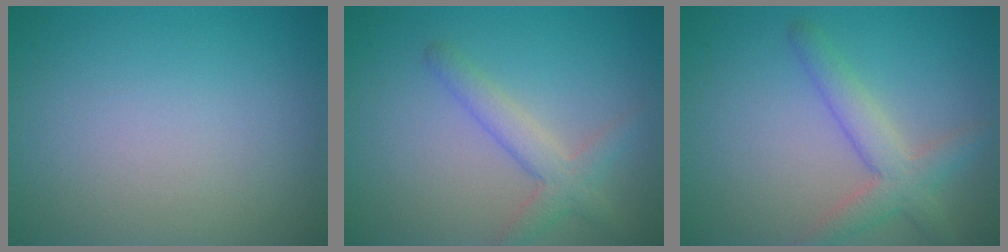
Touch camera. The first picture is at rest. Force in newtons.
{"total": 2.9, "press": 2.9, "slide": 0.2}
{"total": 3.6, "press": 3.6, "slide": 0.1}